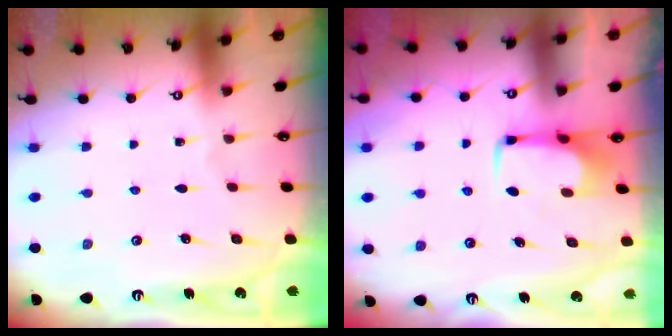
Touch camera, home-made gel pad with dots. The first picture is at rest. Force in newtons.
{"total": 0.6, "press": 0.5, "slide": 0.2}